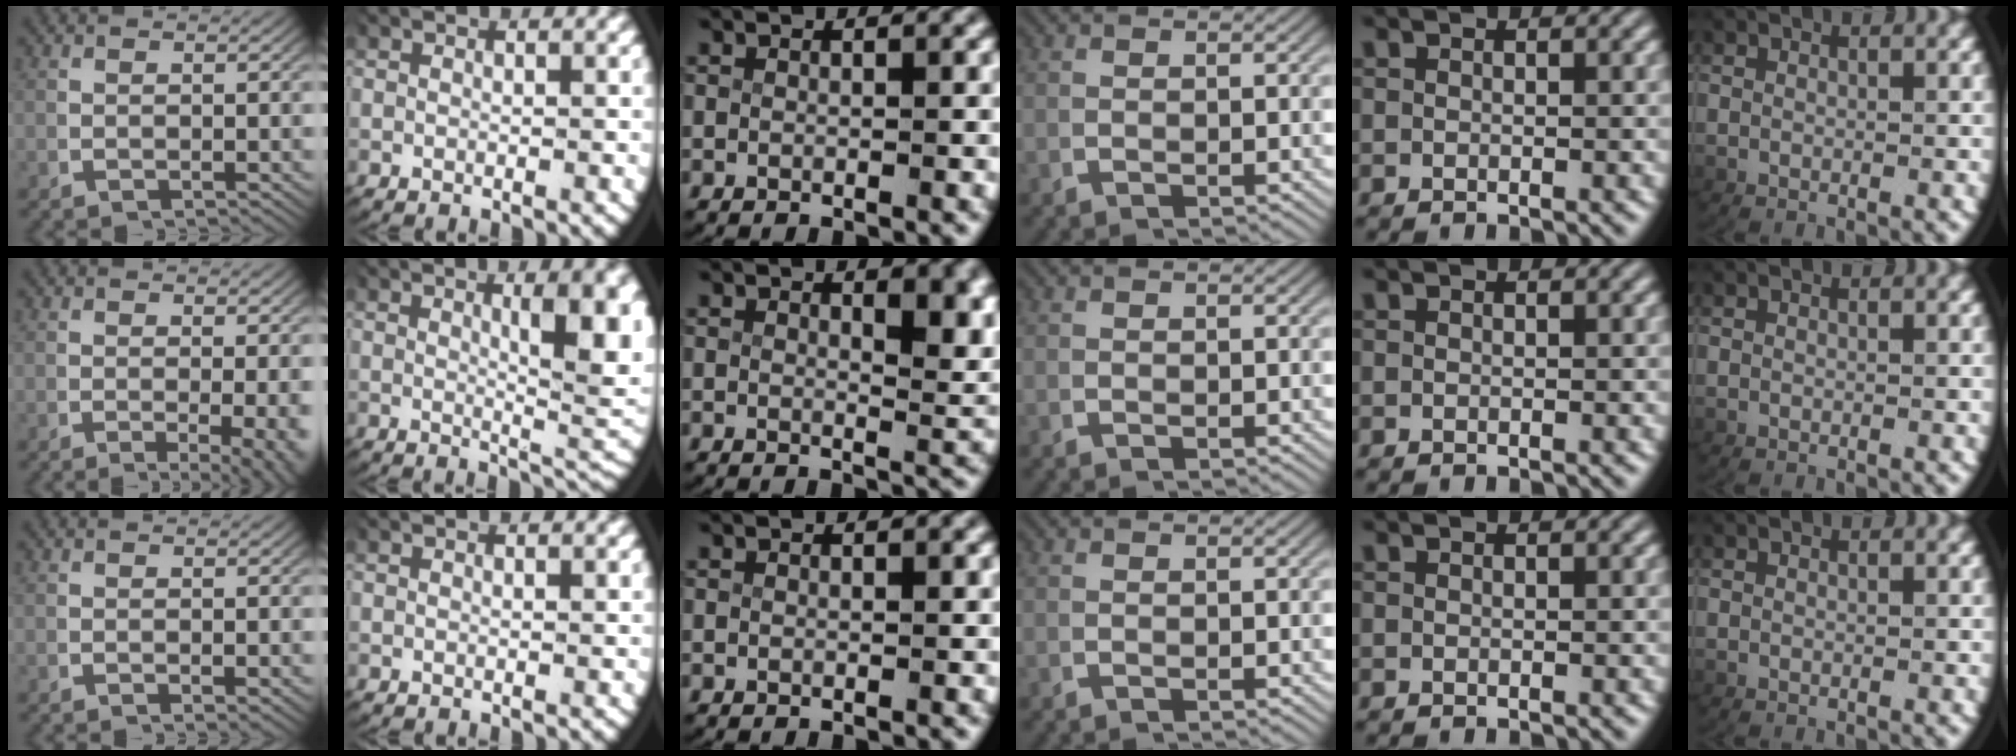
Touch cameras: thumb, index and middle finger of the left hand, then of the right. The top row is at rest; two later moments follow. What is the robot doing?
{"motion": "lift_and_place", "object": "plastic wrap"}